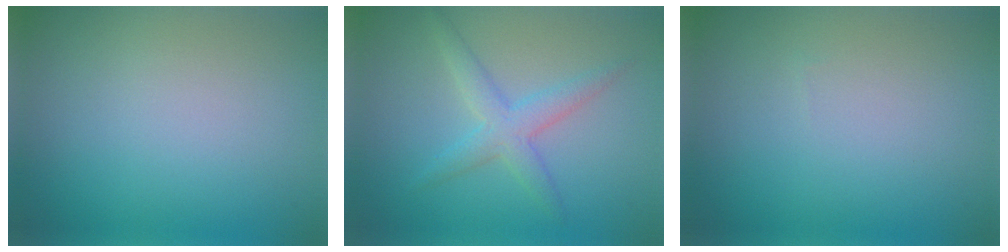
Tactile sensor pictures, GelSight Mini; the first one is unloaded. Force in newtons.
{"total": 2.9, "press": 2.9, "slide": 0.0}
{"total": 0.0}